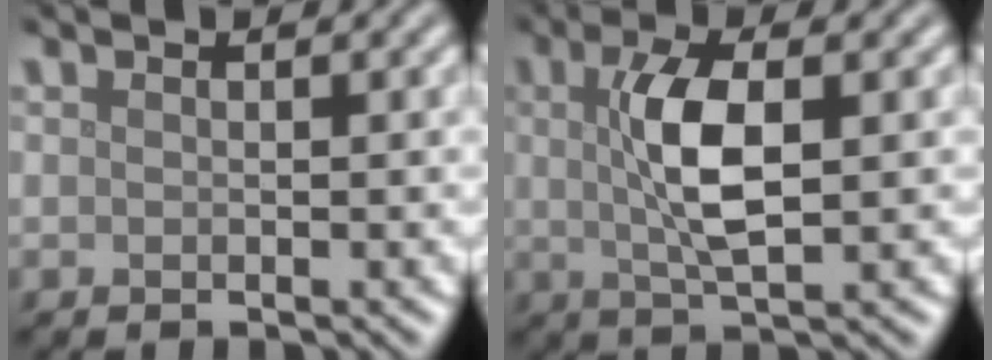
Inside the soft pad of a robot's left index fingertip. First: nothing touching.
{"total": 5.3, "force": [0.7, 1.6, 4.9], "torque": [-0.103, 0.005, 0.013]}